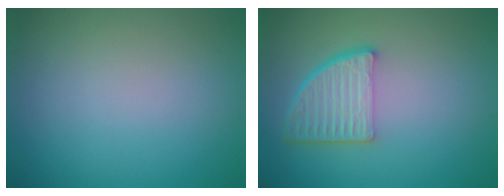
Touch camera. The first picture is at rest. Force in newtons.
{"total": 5.1, "press": 3.7, "slide": 3.5}